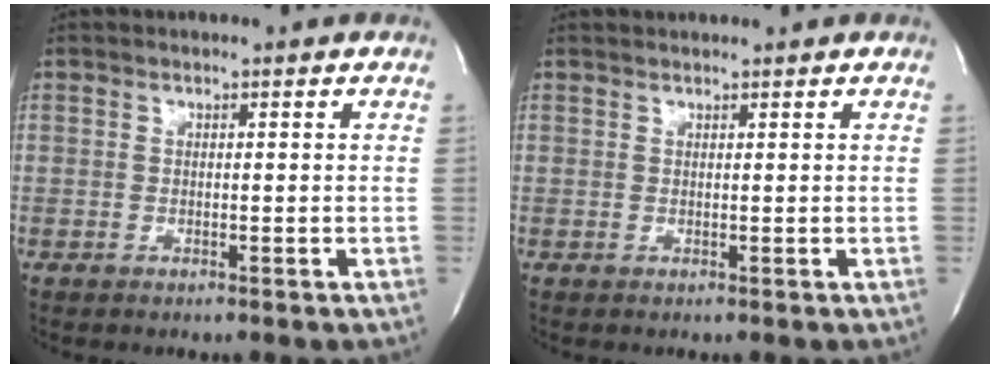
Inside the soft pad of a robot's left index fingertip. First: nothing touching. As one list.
[{"total": 1.8, "force": [1.7, 0.0, 0.7], "torque": [-0.016, 0.023, 0.024]}]